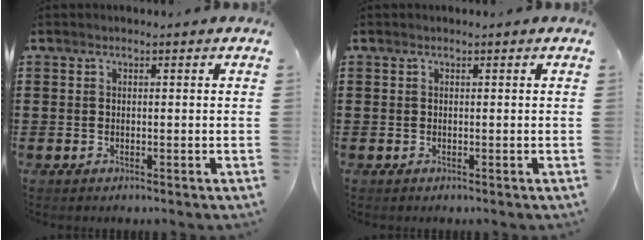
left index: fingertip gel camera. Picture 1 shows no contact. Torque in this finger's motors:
{"motor_torque": [-0.01, -0.01, 0.01, 0.00]}